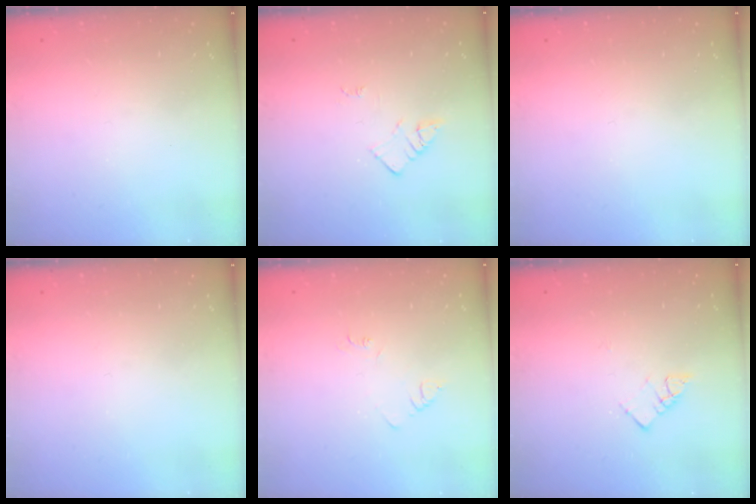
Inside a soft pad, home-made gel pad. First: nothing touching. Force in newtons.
{"total": 2.1, "press": 2.1, "slide": 0.3}
{"total": 0.0}
{"total": 0.0}
{"total": 3.0, "press": 3.0, "slide": 0.4}
{"total": 4.2, "press": 4.2, "slide": 0.4}